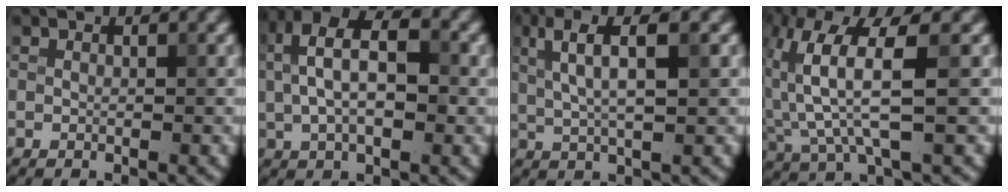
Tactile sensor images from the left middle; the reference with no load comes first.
{"total": 7.6, "force": [1.6, 4.2, 6.1], "torque": [-0.123, 0.024, 0.025]}
{"total": 5.0, "force": [1.8, 1.2, 4.5], "torque": [-0.088, 0.003, 0.034]}
{"total": 6.3, "force": [1.2, 1.6, 5.9], "torque": [-0.137, 0.003, 0.025]}